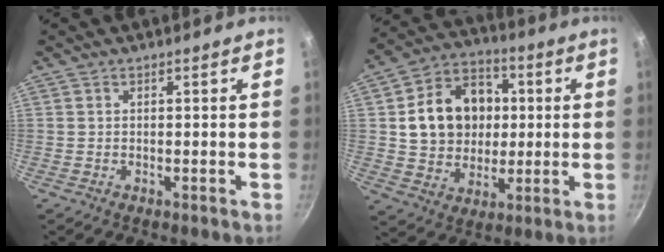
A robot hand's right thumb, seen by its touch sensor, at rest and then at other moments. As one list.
[{"total": 16.7, "force": [1.9, 13.6, 9.5], "torque": [-0.124, 0.020, 0.033]}]